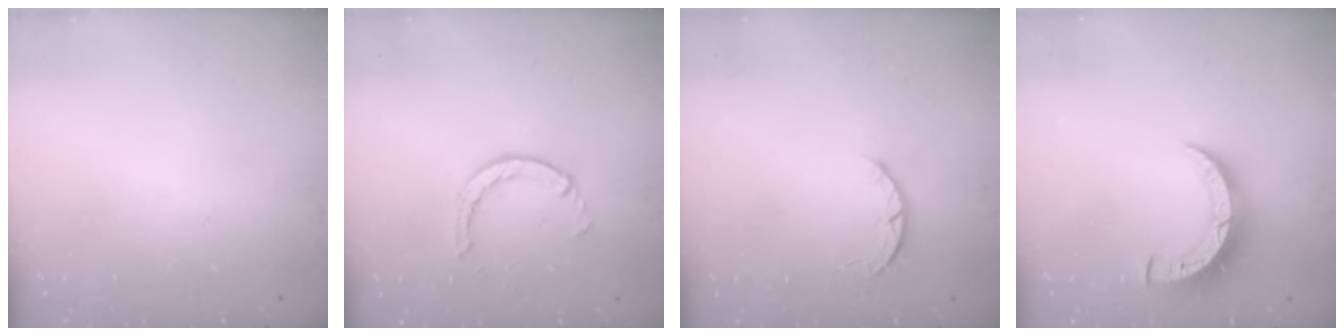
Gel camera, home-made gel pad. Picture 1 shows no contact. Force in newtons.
{"total": 2.4, "press": 2.4, "slide": 0.4}
{"total": 2.6, "press": 2.5, "slide": 0.4}
{"total": 8.2, "press": 8.1, "slide": 1.0}